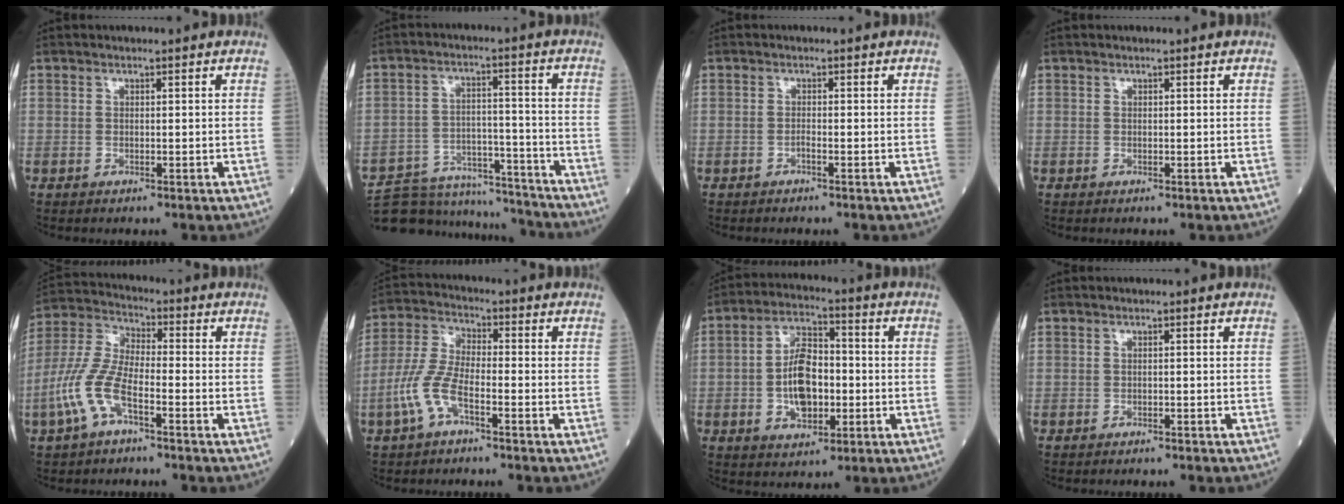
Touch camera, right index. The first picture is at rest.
{"total": 15.3, "force": [-14.6, 4.1, 2.0], "torque": [-0.035, 0.036, -0.213]}
{"total": 0.7, "force": [-0.5, 0.0, 0.4], "torque": [-0.010, 0.001, -0.012]}
{"total": 0.0}
{"total": 9.5, "force": [-4.2, 3.4, 7.8], "torque": [-0.190, 0.006, -0.090]}
{"total": 7.3, "force": [-3.4, 2.4, 6.0], "torque": [-0.144, 0.005, -0.072]}
{"total": 9.4, "force": [-1.5, 4.9, 7.9], "torque": [-0.150, 0.018, -0.025]}
{"total": 1.3, "force": [-1.2, 0.2, 0.5], "torque": [-0.012, -0.002, -0.014]}